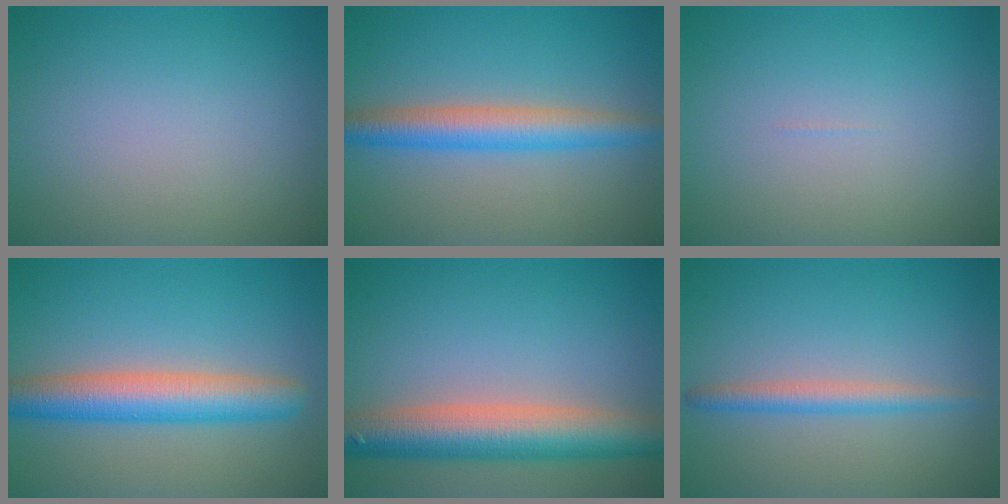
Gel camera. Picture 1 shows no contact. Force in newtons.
{"total": 4.6, "press": 4.6, "slide": 0.1}
{"total": 0.0}
{"total": 5.9, "press": 5.9, "slide": 0.1}
{"total": 7.9, "press": 7.9, "slide": 0.5}
{"total": 2.2, "press": 2.2, "slide": 0.1}